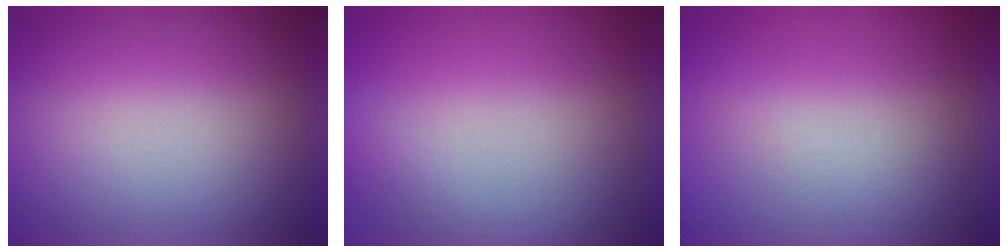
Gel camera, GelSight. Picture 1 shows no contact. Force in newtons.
{"total": 8.4}
{"total": 5.0}